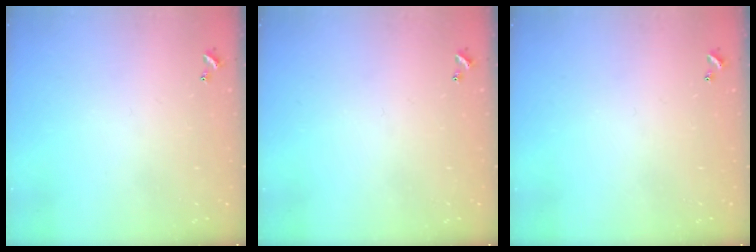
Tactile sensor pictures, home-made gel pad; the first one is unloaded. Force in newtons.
{"total": 0.0}
{"total": 0.0}